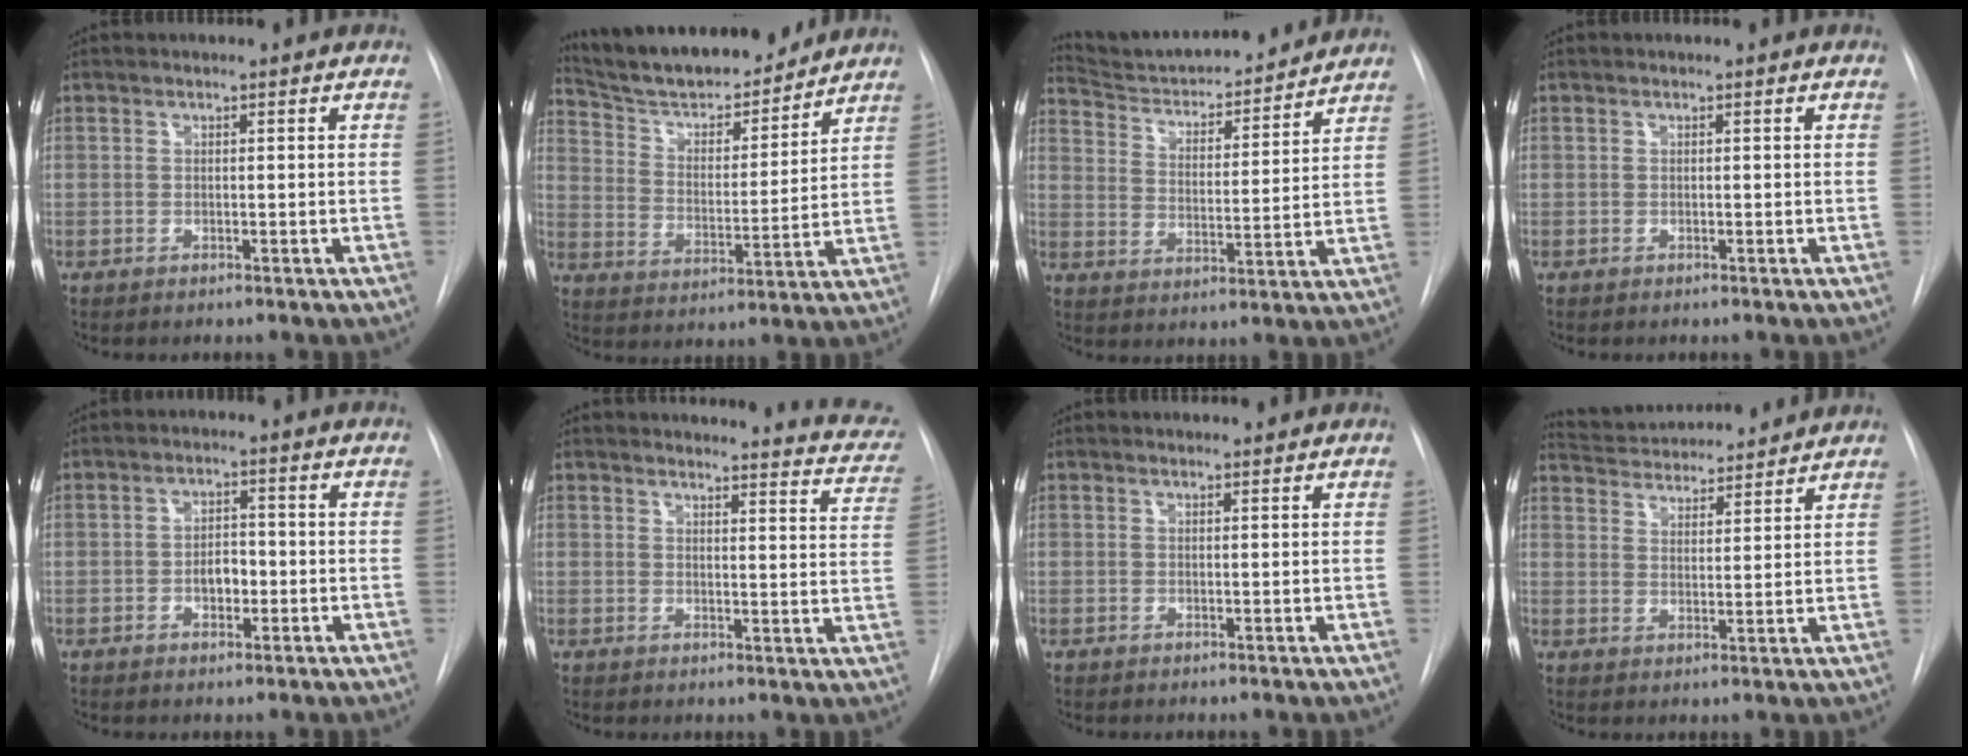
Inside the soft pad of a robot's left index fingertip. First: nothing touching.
{"total": 17.0, "force": [15.5, 3.3, 6.4], "torque": [-0.102, -0.004, 0.248]}
{"total": 16.2, "force": [15.4, 2.3, 4.8], "torque": [-0.071, -0.011, 0.233]}
{"total": 0.0}
{"total": 3.5, "force": [-1.6, 1.8, 2.5], "torque": [-0.036, 0.002, -0.023]}
{"total": 11.8, "force": [11.4, 2.0, 2.5], "torque": [0.003, -0.067, 0.092]}
{"total": 0.7, "force": [0.6, 0.2, 0.1], "torque": [-0.007, 0.004, 0.010]}
{"total": 13.6, "force": [12.9, 2.2, 3.7], "torque": [-0.063, 0.020, 0.194]}